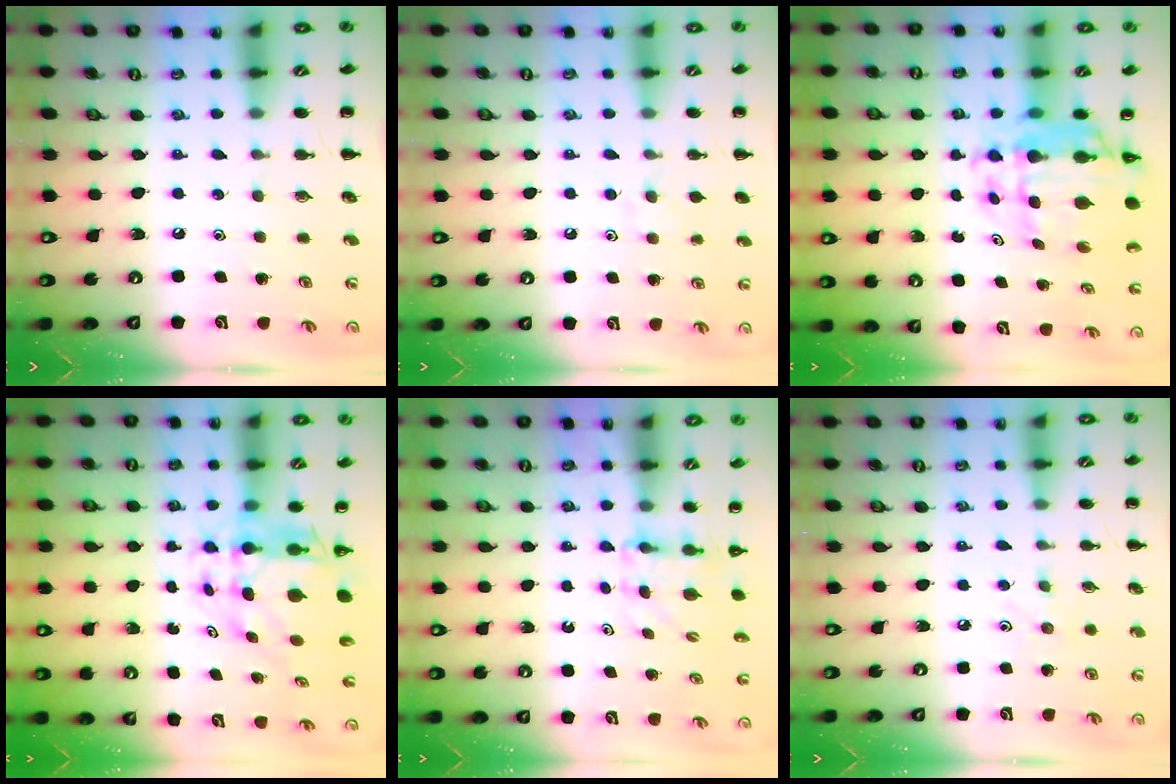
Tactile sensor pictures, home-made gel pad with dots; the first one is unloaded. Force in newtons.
{"total": 5.4, "press": 5.1, "slide": 1.7}
{"total": 10.8, "press": 10.3, "slide": 3.5}
{"total": 7.9, "press": 7.4, "slide": 2.6}
{"total": 4.8, "press": 4.7, "slide": 0.3}
{"total": 4.2, "press": 3.9, "slide": 1.5}